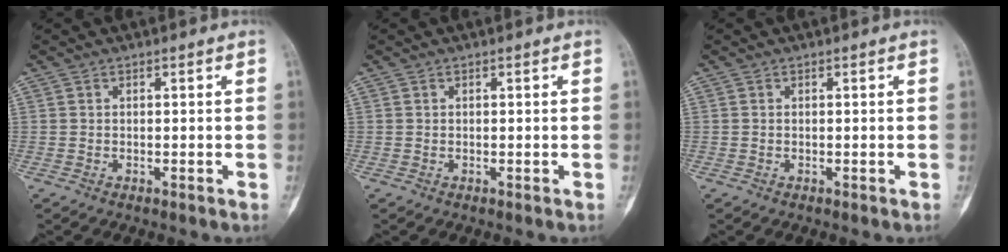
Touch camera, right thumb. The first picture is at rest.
{"total": 0.0}
{"total": 0.0}